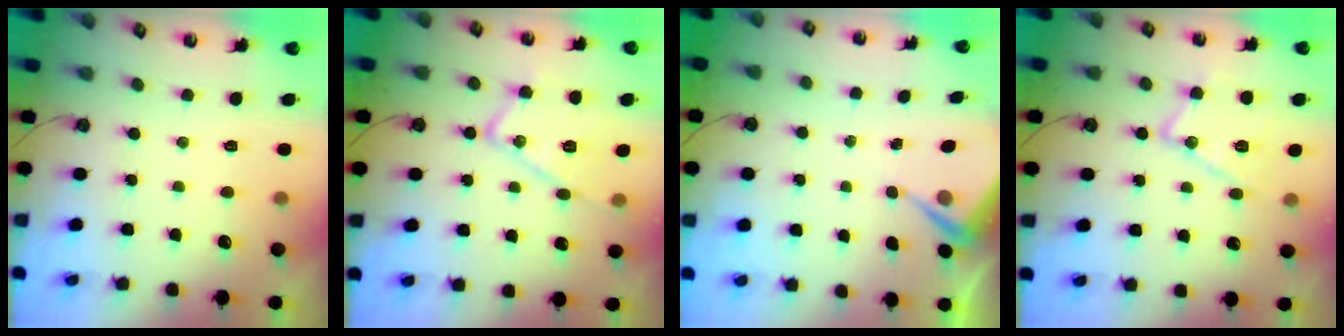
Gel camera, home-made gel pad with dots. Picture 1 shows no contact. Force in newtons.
{"total": 15.4, "press": 15.4, "slide": 0.7}
{"total": 5.2, "press": 5.2, "slide": 0.6}
{"total": 12.9, "press": 12.9, "slide": 0.2}